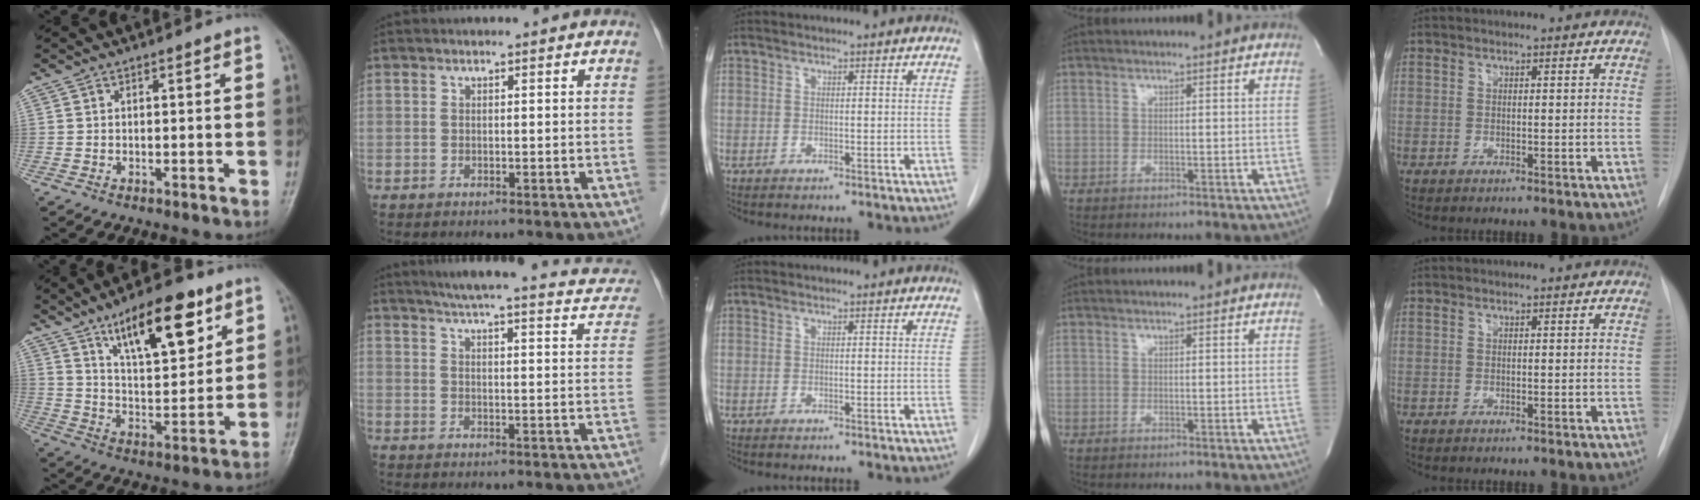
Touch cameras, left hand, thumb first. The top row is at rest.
{"thumb": {"total": 16.8, "force": [9.5, 6.2, 12.4], "torque": [-0.163, -0.046, 0.160]}, "index": {"total": 21.4, "force": [18.0, 3.6, 11.0], "torque": [-0.146, 0.007, 0.209]}}